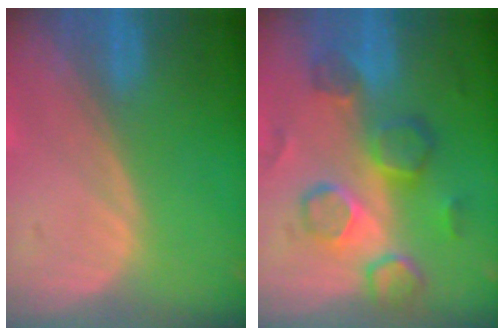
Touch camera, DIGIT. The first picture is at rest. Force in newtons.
{"total": 8.8, "press": 8.4, "slide": 2.6}